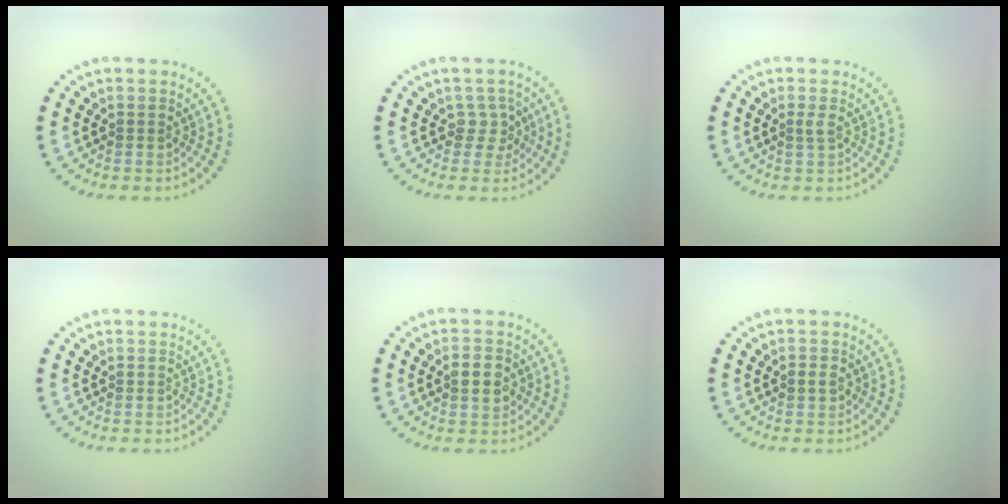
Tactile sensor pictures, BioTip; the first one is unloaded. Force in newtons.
{"total": 1.7, "press": 1.3, "slide": 1.1}
{"total": 0.7, "press": 0.6, "slide": 0.4}
{"total": 0.0}
{"total": 2.8, "press": 2.8, "slide": 0.2}
{"total": 1.1, "press": 1.1, "slide": 0.2}